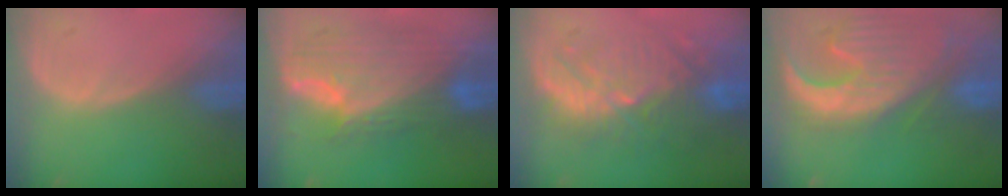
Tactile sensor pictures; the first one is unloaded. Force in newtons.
{"total": 10.0, "press": 10.0, "slide": 0.6}
{"total": 10.8, "press": 9.8, "slide": 4.5}
{"total": 13.6, "press": 11.5, "slide": 7.2}